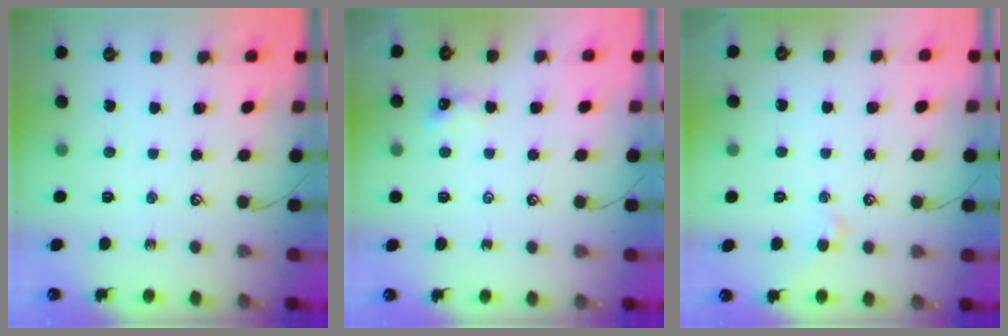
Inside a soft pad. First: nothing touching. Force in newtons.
{"total": 0.8, "press": 0.8, "slide": 0.3}
{"total": 0.6, "press": 0.4, "slide": 0.5}